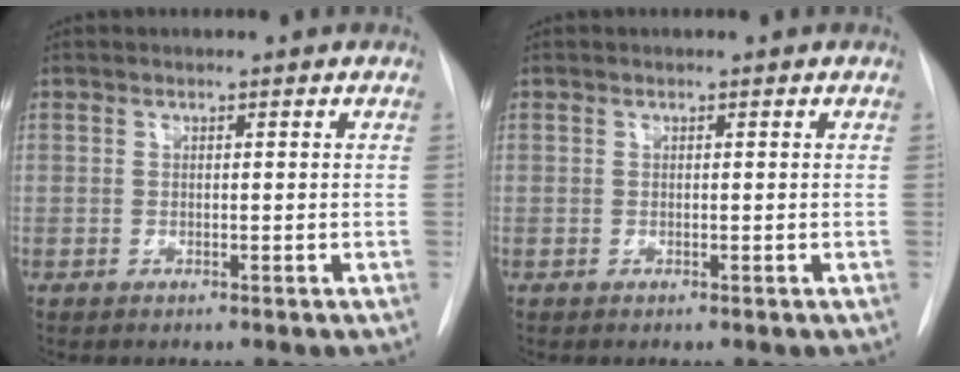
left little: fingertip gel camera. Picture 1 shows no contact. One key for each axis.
{"total": 0.0}